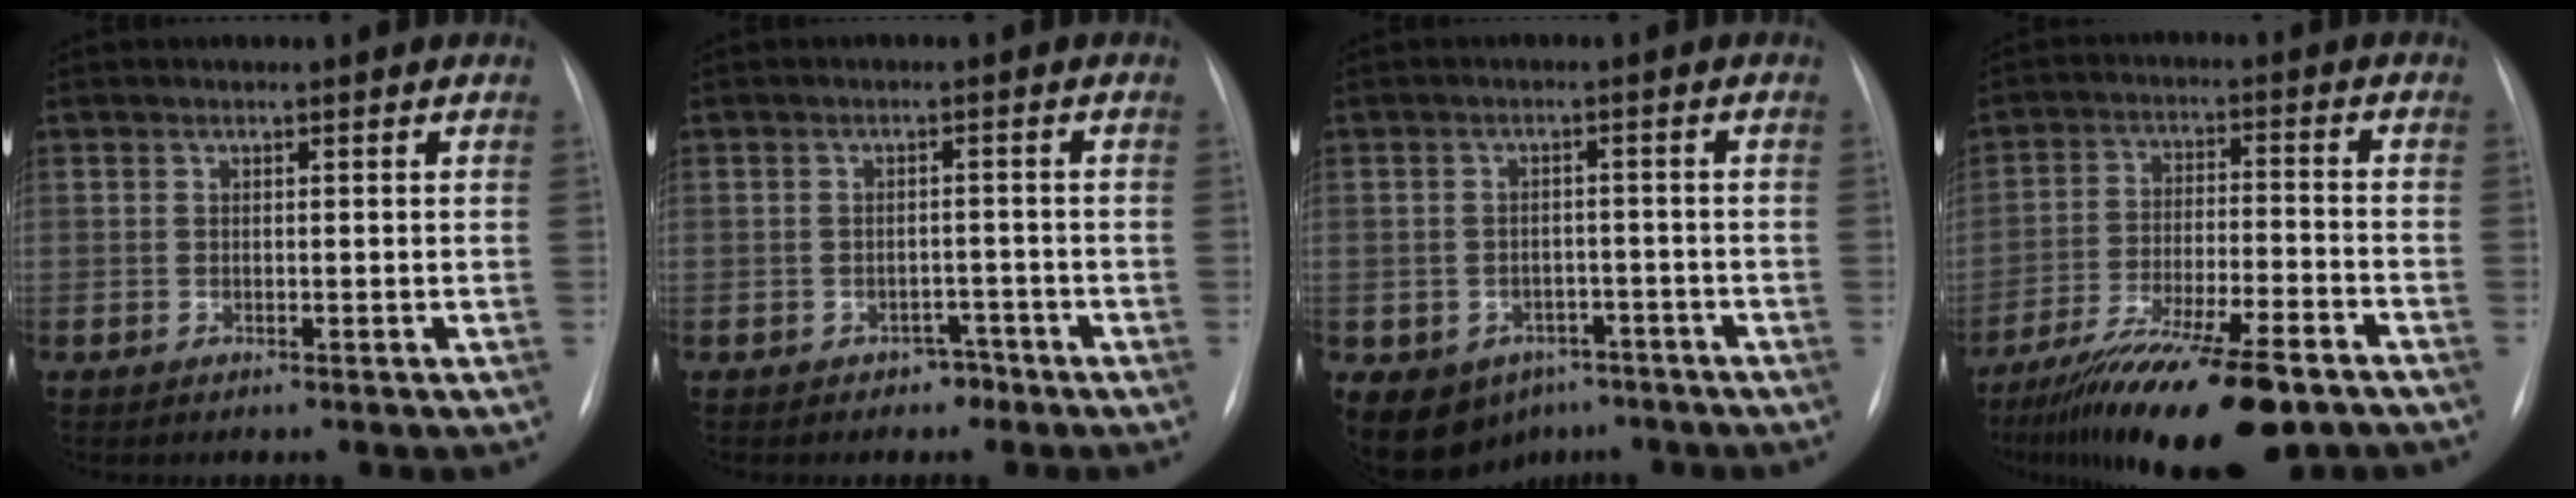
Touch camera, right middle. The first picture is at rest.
{"total": 2.4, "force": [-1.7, 1.7, 0.3], "torque": [-0.005, 0.012, -0.022]}
{"total": 10.3, "force": [-6.3, 7.6, 2.9], "torque": [-0.054, 0.012, -0.078]}
{"total": 18.3, "force": [-13.8, 2.8, 11.7], "torque": [-0.181, -0.023, -0.226]}